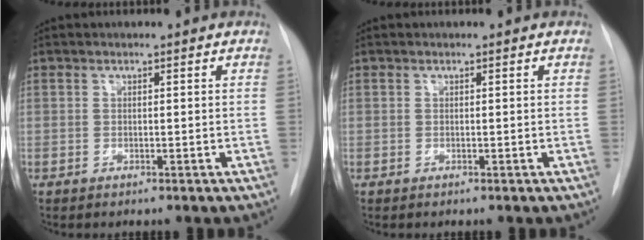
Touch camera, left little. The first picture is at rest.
{"total": 0.0}